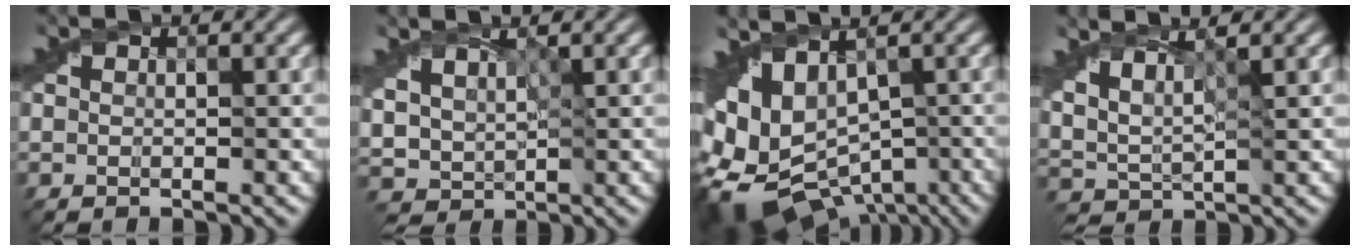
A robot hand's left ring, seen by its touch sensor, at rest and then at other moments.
{"total": 3.2, "force": [2.0, 1.7, 1.9], "torque": [-0.057, 0.005, 0.049]}
{"total": 12.1, "force": [-2.3, 8.2, 8.7], "torque": [-0.169, -0.014, 0.000]}
{"total": 4.5, "force": [3.2, 1.4, 2.8], "torque": [-0.067, 0.008, 0.057]}